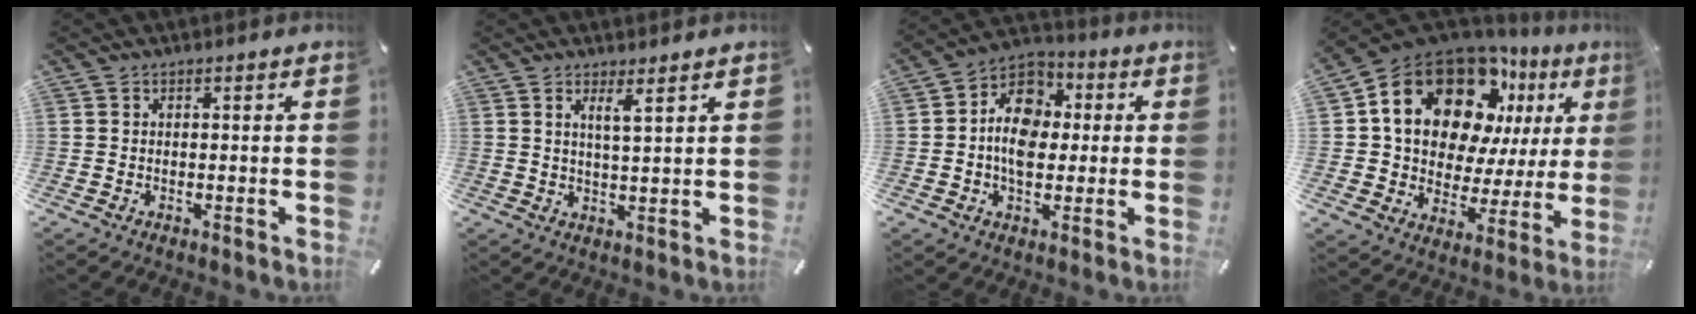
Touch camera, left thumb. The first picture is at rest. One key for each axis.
{"total": 3.8, "fx": 2.7, "fy": -0.2, "fz": 2.7, "tx": -0.060, "ty": -0.009, "tz": 0.046}
{"total": 11.2, "fx": -0.8, "fy": 8.8, "fz": 6.8, "tx": -0.120, "ty": 0.018, "tz": -0.015}
{"total": 21.9, "fx": 10.9, "fy": 13.7, "fz": 13.1, "tx": -0.216, "ty": -0.063, "tz": 0.193}